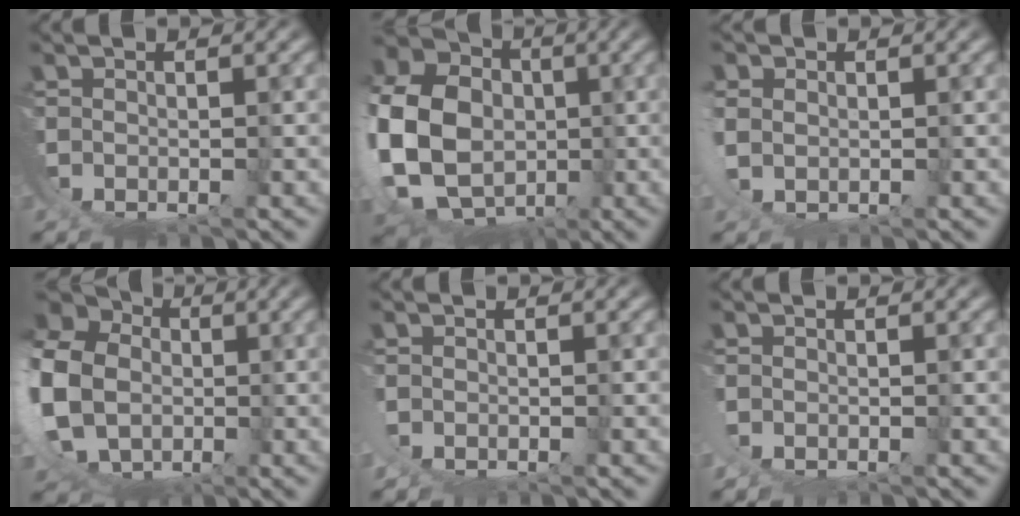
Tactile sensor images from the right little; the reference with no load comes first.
{"total": 15.3, "force": [-0.5, 12.4, 9.0], "torque": [-0.213, -0.053, 0.001]}
{"total": 1.6, "force": [1.0, 0.6, 1.1], "torque": [-0.043, -0.011, 0.029]}
{"total": 14.6, "force": [1.2, 12.0, 8.3], "torque": [-0.196, -0.025, 0.017]}
{"total": 0.0}
{"total": 0.6, "force": [-0.1, 0.0, 0.6], "torque": [-0.019, -0.005, 0.000]}